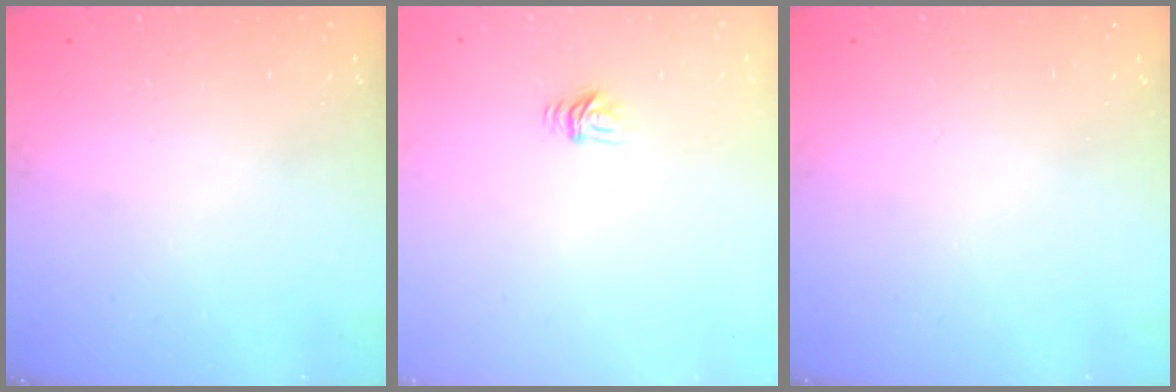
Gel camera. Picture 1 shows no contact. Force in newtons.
{"total": 4.5, "press": 4.4, "slide": 0.5}
{"total": 0.0}